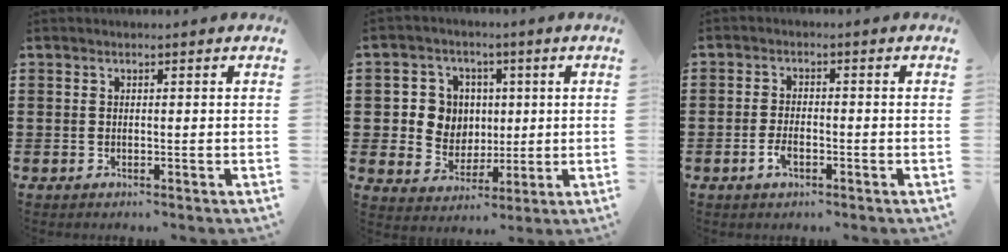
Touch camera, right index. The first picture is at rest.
{"total": 6.8, "force": [0.9, 6.4, 1.9], "torque": [-0.059, 0.017, 0.015]}
{"total": 3.0, "force": [-1.4, 1.4, 2.3], "torque": [-0.056, -0.004, -0.029]}